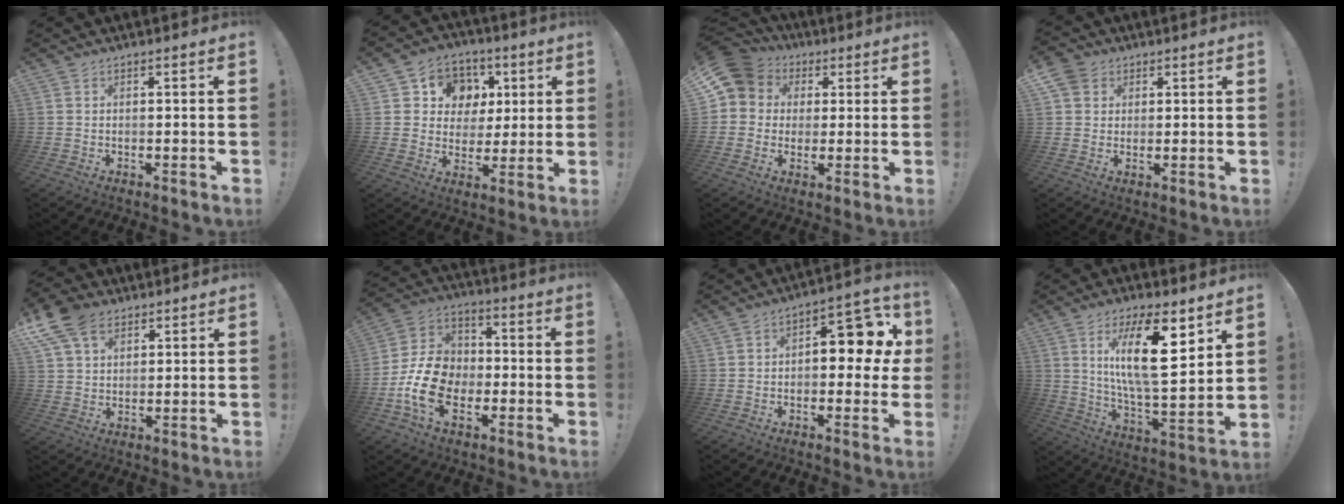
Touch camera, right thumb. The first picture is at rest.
{"total": 9.8, "force": [2.5, 9.2, 1.8], "torque": [-0.018, -0.013, 0.060]}
{"total": 9.8, "force": [2.7, 8.9, 3.1], "torque": [-0.049, -0.012, 0.058]}
{"total": 6.0, "force": [2.7, 5.1, 1.6], "torque": [-0.030, -0.009, 0.056]}
{"total": 11.1, "force": [6.5, 6.9, 5.7], "torque": [-0.105, -0.023, 0.127]}
{"total": 16.2, "force": [-5.3, 11.8, 9.8], "torque": [-0.182, 0.037, -0.085]}
{"total": 10.8, "force": [1.6, 6.4, 8.6], "torque": [-0.094, -0.008, 0.024]}
{"total": 19.1, "force": [8.1, 5.0, 16.5], "torque": [-0.298, -0.047, 0.122]}